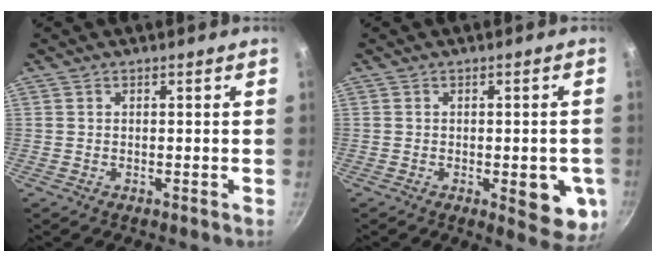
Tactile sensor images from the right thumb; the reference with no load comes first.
{"total": 9.3, "force": [-2.1, 3.7, 8.2], "torque": [-0.068, -0.002, -0.022]}